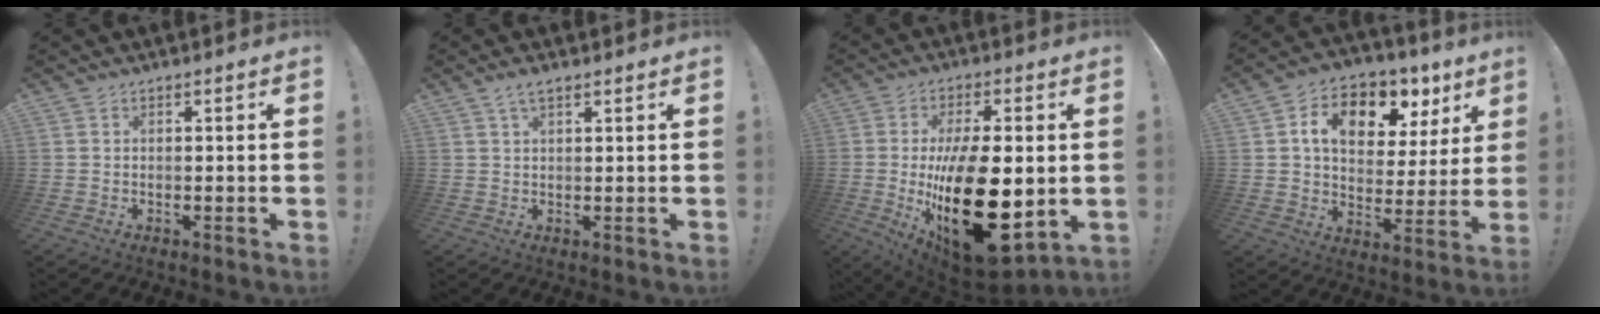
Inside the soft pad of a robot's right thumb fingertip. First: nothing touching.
{"total": 3.0, "force": [2.0, 0.9, 2.0], "torque": [-0.037, -0.007, 0.035]}
{"total": 29.9, "force": [-3.1, 14.0, 26.2], "torque": [-0.451, -0.009, -0.026]}
{"total": 13.6, "force": [6.9, 8.3, 8.3], "torque": [-0.130, -0.034, 0.121]}